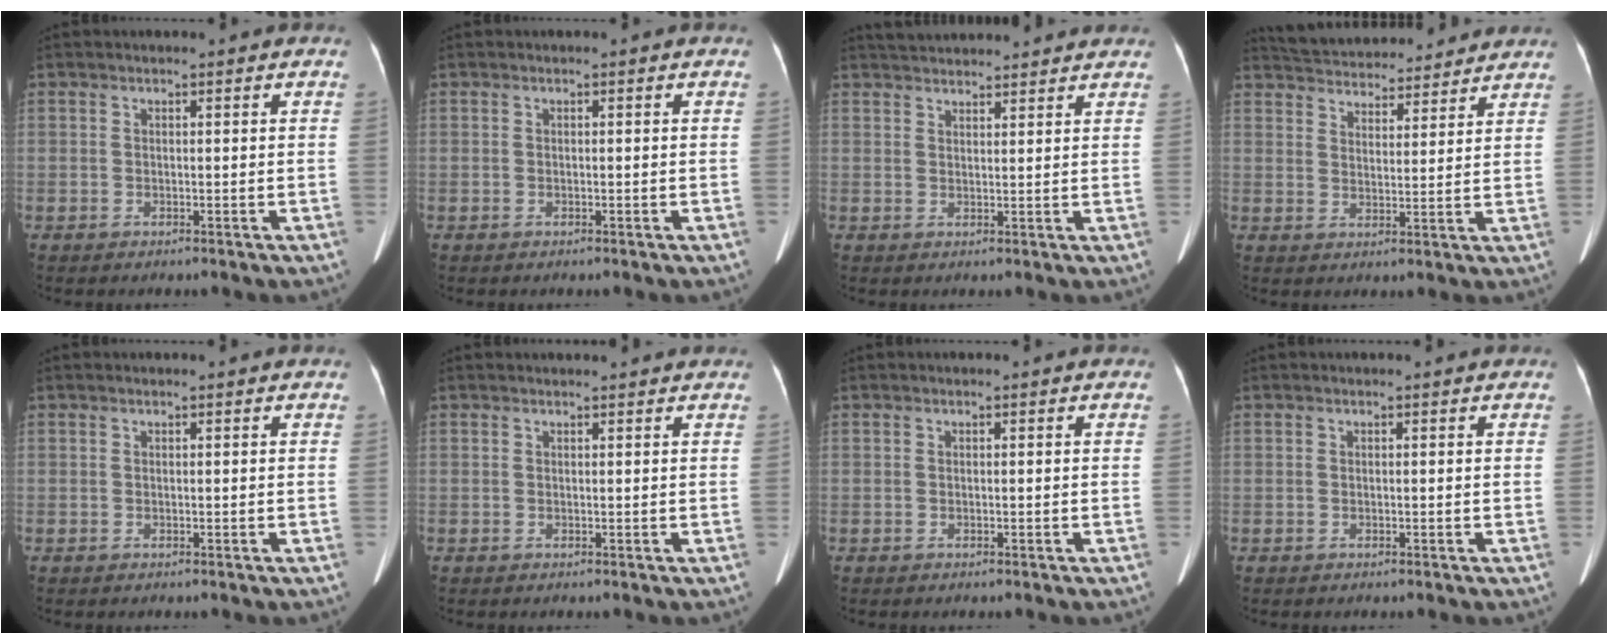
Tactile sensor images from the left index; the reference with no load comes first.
{"total": 0.0}
{"total": 10.2, "force": [9.6, 1.7, 2.9], "torque": [-0.041, 0.037, 0.131]}
{"total": 16.3, "force": [15.2, 4.0, 4.2], "torque": [-0.072, 0.030, 0.219]}
{"total": 0.7, "force": [0.7, 0.1, 0.1], "torque": [-0.007, 0.008, 0.011]}
{"total": 3.1, "force": [3.0, 0.5, 0.5], "torque": [-0.007, 0.022, 0.034]}
{"total": 0.0}
{"total": 0.9, "force": [0.9, 0.1, 0.2], "torque": [-0.011, 0.006, 0.010]}